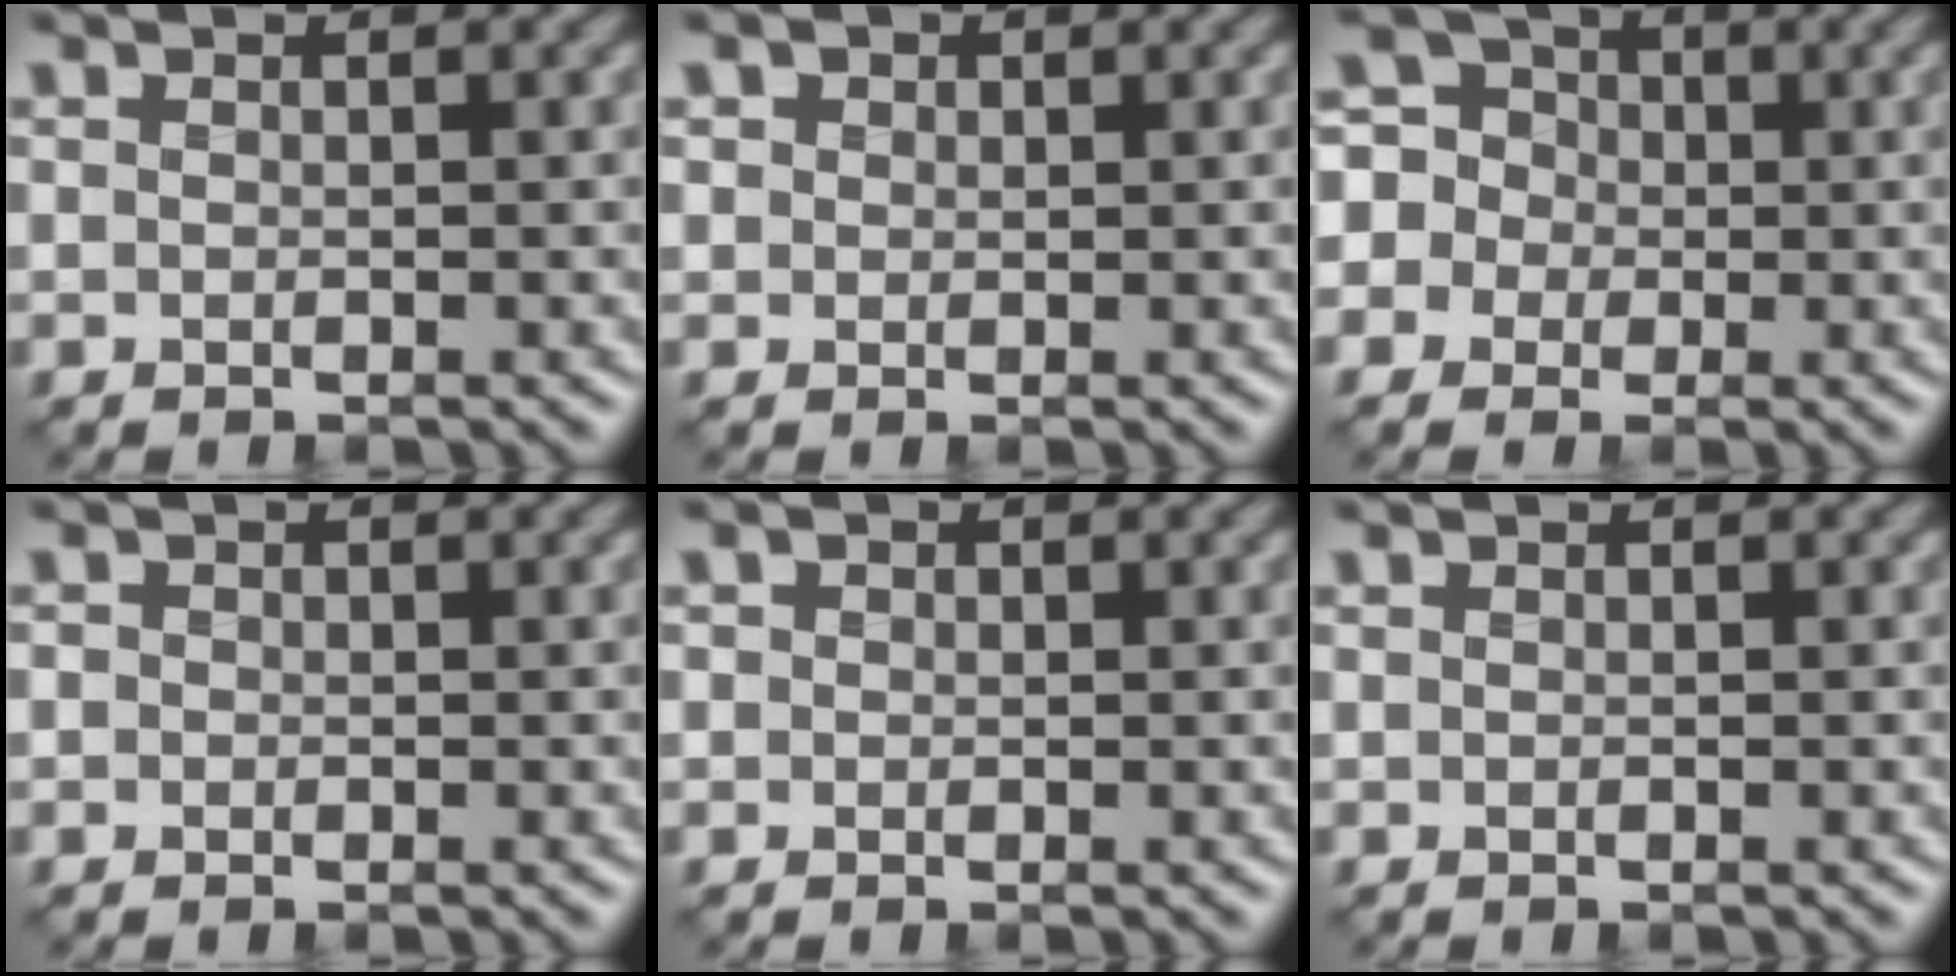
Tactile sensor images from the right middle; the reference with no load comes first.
{"total": 1.5, "force": [0.8, 1.2, 0.5], "torque": [-0.013, 0.008, 0.008]}
{"total": 6.3, "force": [-0.2, 5.9, 2.0], "torque": [-0.065, 0.037, -0.040]}
{"total": 0.7, "force": [-0.1, 0.6, 0.1], "torque": [0.001, -0.001, -0.003]}
{"total": 0.7, "force": [0.2, 0.6, 0.2], "torque": [0.000, 0.001, -0.001]}
{"total": 0.0}